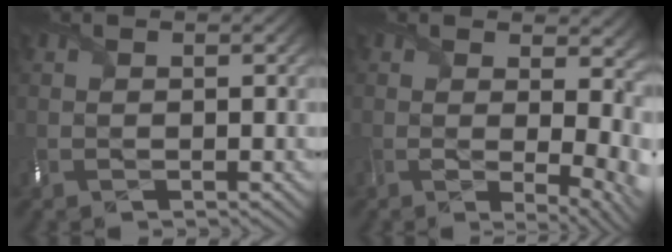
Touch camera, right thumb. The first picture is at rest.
{"total": 9.9, "force": [0.5, 5.6, 8.1], "torque": [-0.096, -0.022, 0.028]}